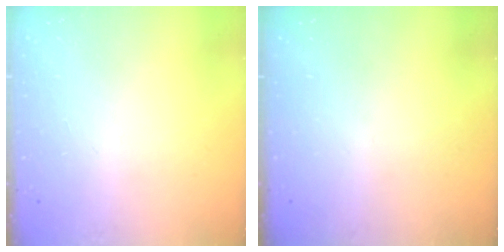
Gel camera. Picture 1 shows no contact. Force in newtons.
{"total": 0.0}